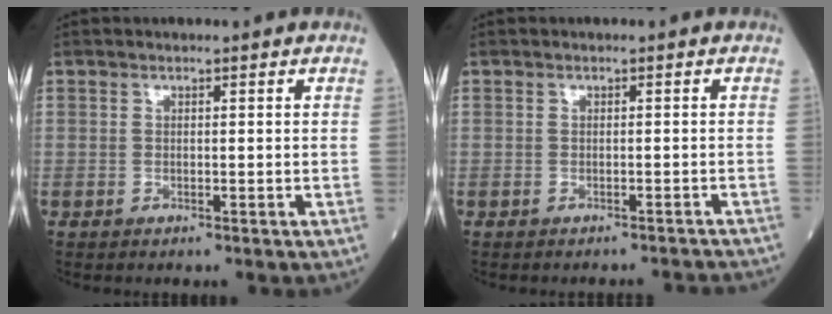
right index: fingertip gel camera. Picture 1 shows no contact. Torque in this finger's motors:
{"motor_torque": [0.01, -0.04, 0.01, 0.02]}